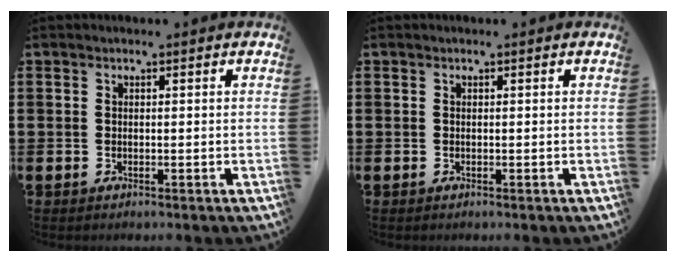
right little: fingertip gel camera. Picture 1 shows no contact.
{"total": 0.0}